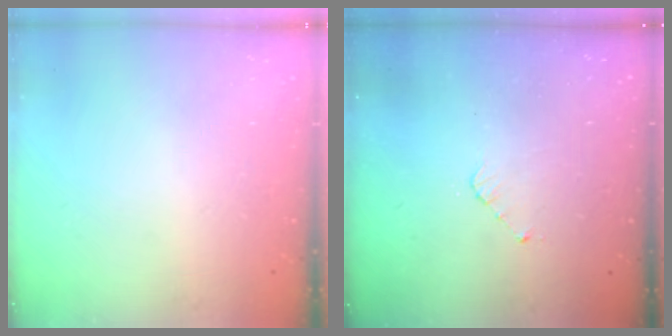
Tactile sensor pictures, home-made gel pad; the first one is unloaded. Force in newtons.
{"total": 3.0, "press": 3.0, "slide": 0.2}